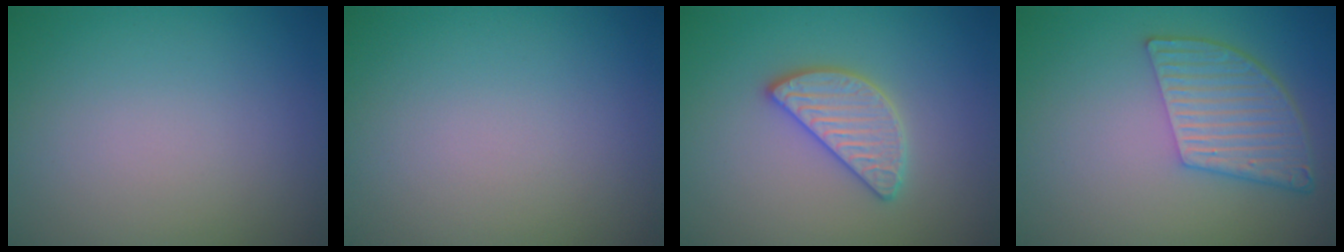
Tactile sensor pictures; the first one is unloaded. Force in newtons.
{"total": 0.0}
{"total": 3.0, "press": 3.0, "slide": 0.2}
{"total": 5.8, "press": 4.3, "slide": 3.8}